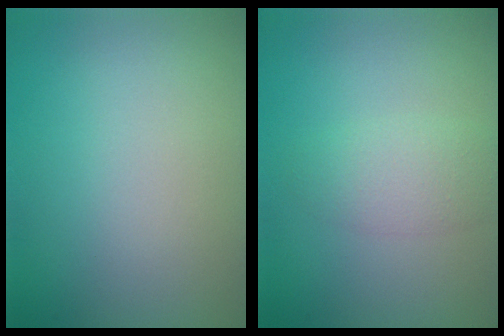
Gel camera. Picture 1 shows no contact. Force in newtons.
{"total": 2.5, "press": 2.5, "slide": 0.2}